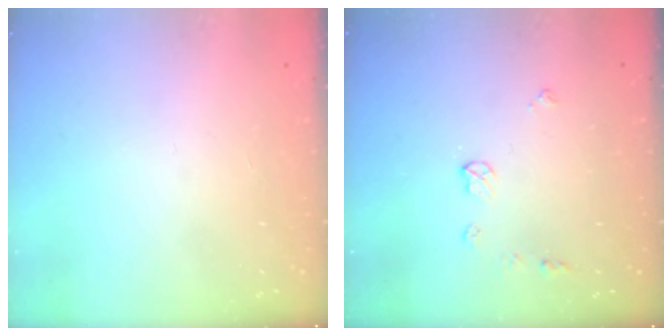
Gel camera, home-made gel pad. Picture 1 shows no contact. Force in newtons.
{"total": 5.9, "press": 5.8, "slide": 0.7}